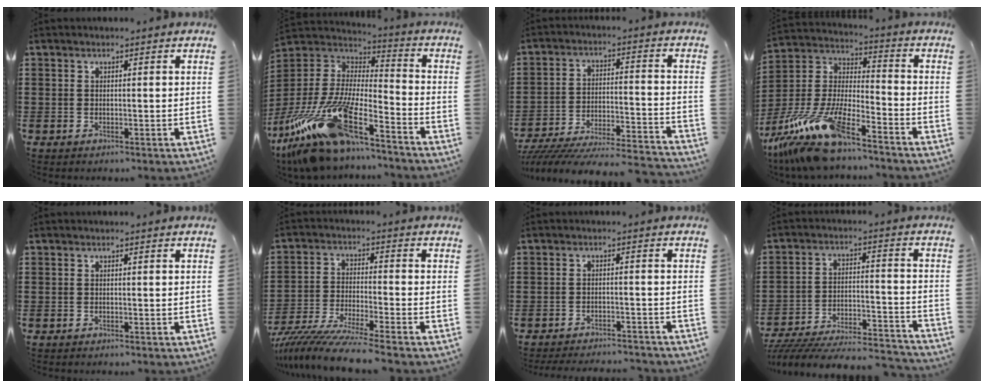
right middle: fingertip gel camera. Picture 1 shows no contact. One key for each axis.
{"total": 18.6, "fx": -13.2, "fy": 4.6, "fz": 12.2, "tx": -0.266, "ty": 0.014, "tz": -0.241}
{"total": 6.1, "fx": -5.7, "fy": 0.5, "fz": 2.0, "tx": -0.041, "ty": -0.011, "tz": -0.116}
{"total": 13.4, "fx": -11.3, "fy": 1.5, "fz": 7.1, "tx": -0.160, "ty": 0.005, "tz": -0.224}
{"total": 0.0}
{"total": 8.0, "fx": -7.4, "fy": -0.4, "fz": 3.0, "tx": -0.063, "ty": -0.010, "tz": -0.145}
{"total": 2.9, "fx": -2.8, "fy": 0.1, "fz": 0.2, "tx": -0.007, "ty": 0.000, "tz": -0.059}
{"total": 6.7, "fx": -6.3, "fy": 0.9, "fz": 2.2, "tx": -0.041, "ty": -0.003, "tz": -0.124}